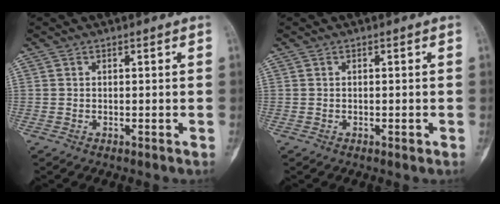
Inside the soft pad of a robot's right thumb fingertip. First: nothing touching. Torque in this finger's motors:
{"motor_torque": [0.42, -0.38, -0.07, -0.06, 0.01]}